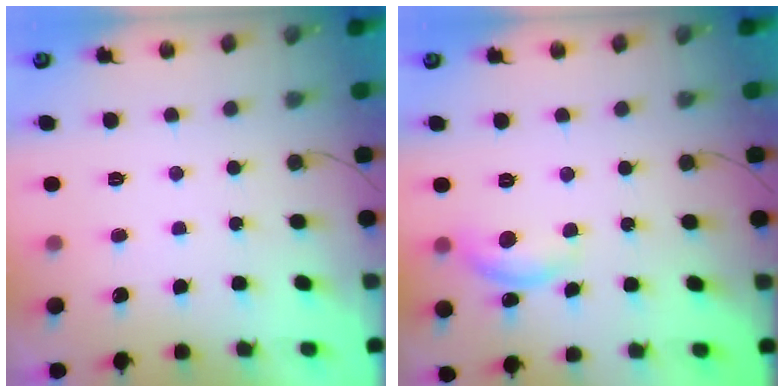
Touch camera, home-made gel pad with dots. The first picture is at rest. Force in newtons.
{"total": 10.1, "press": 10.0, "slide": 0.6}